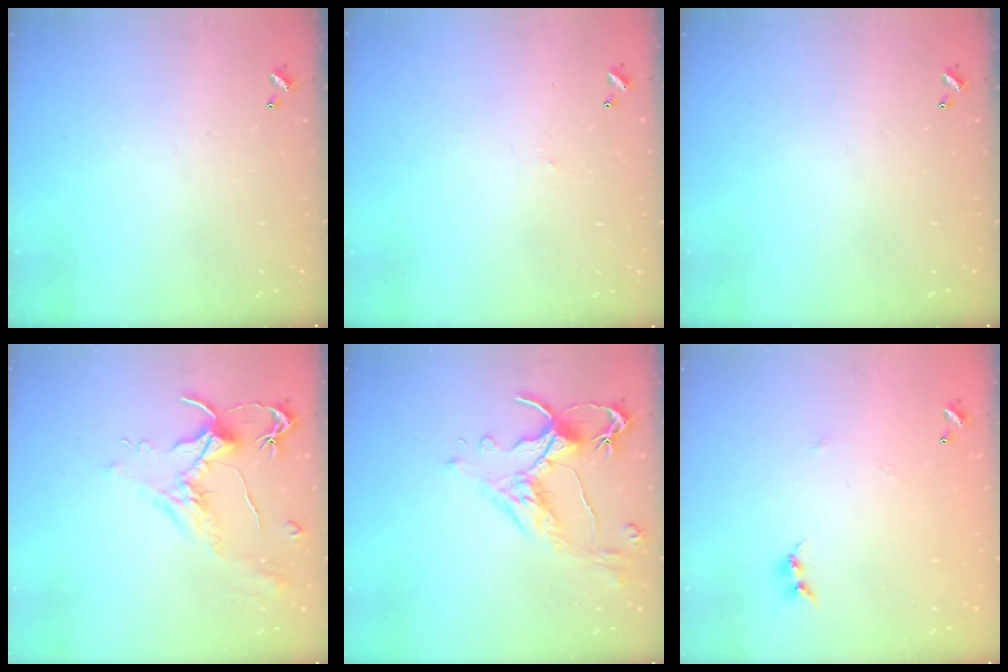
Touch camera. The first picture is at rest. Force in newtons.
{"total": 2.1, "press": 2.1, "slide": 0.2}
{"total": 0.0}
{"total": 1.8, "press": 1.7, "slide": 0.6}
{"total": 2.6, "press": 2.2, "slide": 1.3}
{"total": 5.8, "press": 5.8, "slide": 0.7}